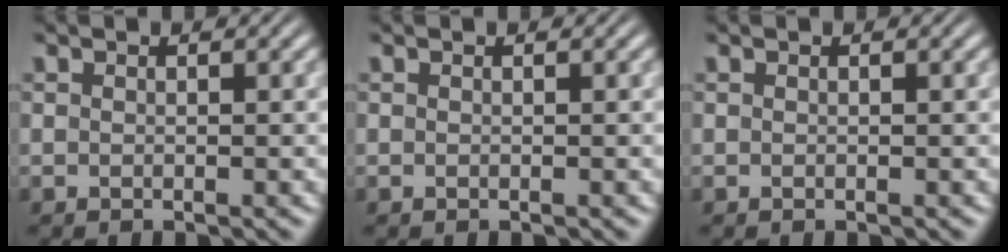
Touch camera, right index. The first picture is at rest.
{"total": 0.0}
{"total": 0.0}